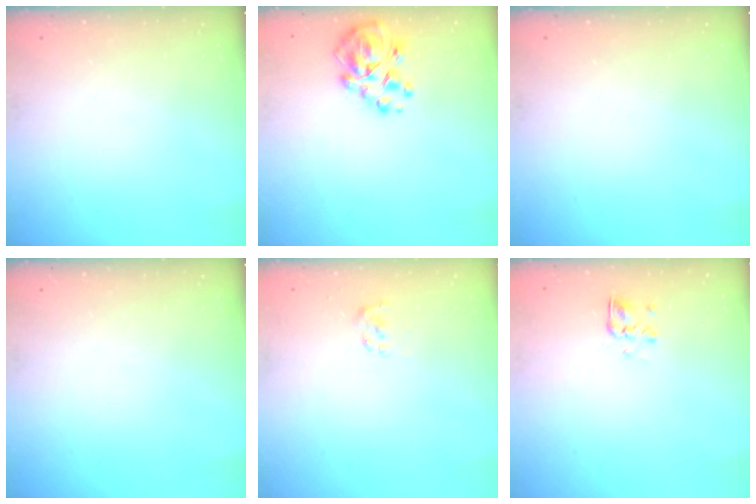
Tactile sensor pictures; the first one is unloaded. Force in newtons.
{"total": 10.7, "press": 10.1, "slide": 3.4}
{"total": 0.0}
{"total": 0.0}
{"total": 1.5, "press": 1.3, "slide": 0.7}
{"total": 2.9, "press": 2.6, "slide": 1.3}